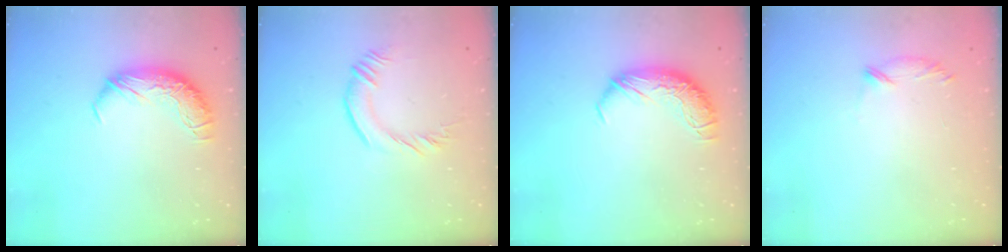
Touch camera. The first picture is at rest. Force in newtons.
{"total": 0.9, "press": 0.3, "slide": 0.8}
{"total": 0.0}
{"total": 6.5, "press": 6.4, "slide": 0.9}